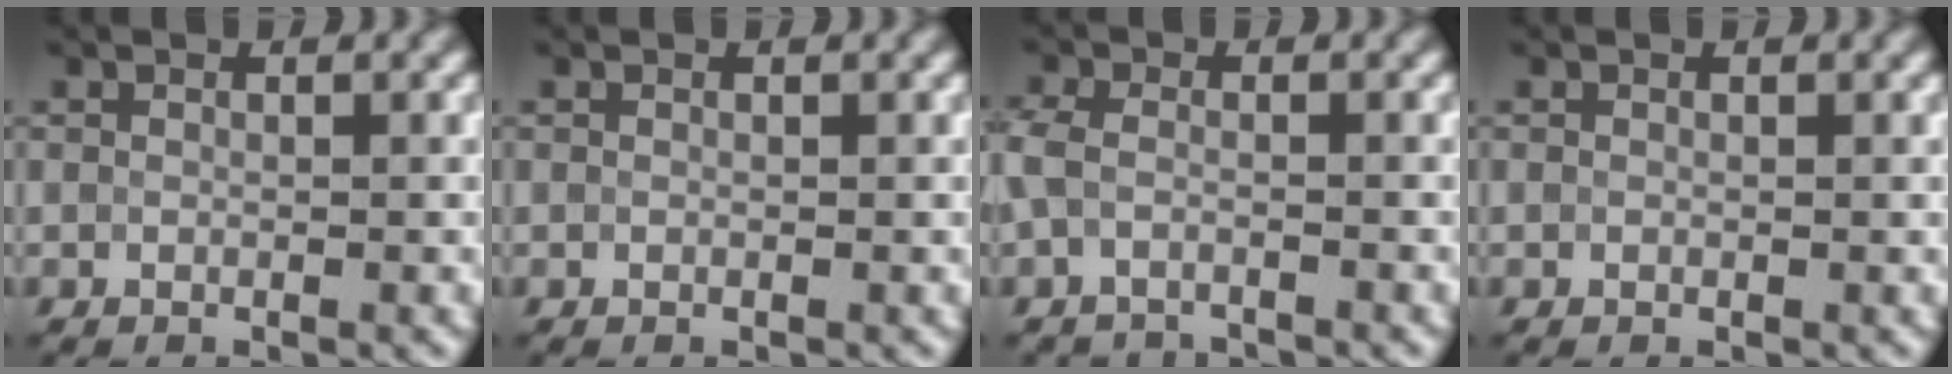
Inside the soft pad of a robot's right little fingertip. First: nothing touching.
{"total": 0.0}
{"total": 3.4, "force": [-2.8, 1.3, 1.2], "torque": [-0.035, -0.012, -0.059]}
{"total": 0.0}